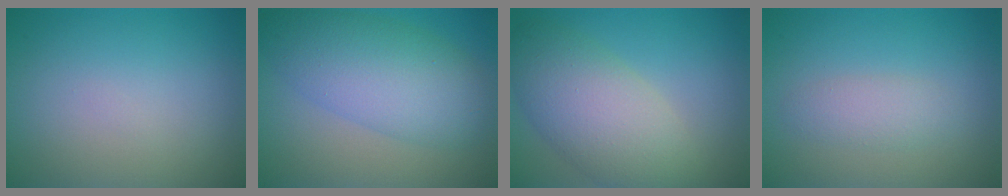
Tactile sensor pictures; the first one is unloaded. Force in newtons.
{"total": 7.5, "press": 7.5, "slide": 0.2}
{"total": 7.3, "press": 7.3, "slide": 0.5}
{"total": 1.9, "press": 1.9, "slide": 0.1}